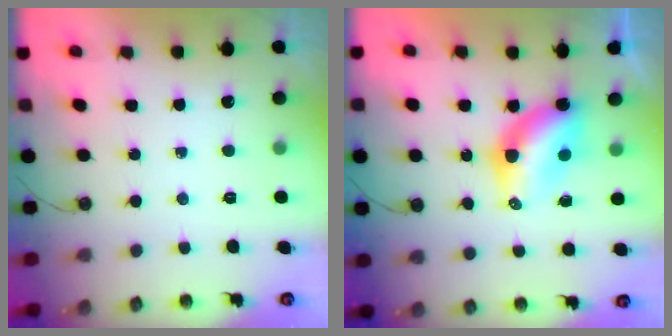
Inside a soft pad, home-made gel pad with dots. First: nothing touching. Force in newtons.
{"total": 7.3, "press": 7.3, "slide": 0.3}